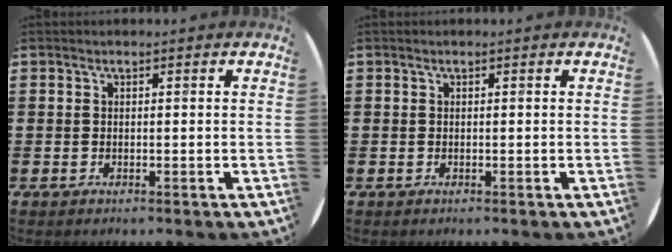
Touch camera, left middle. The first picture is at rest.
{"total": 0.0}